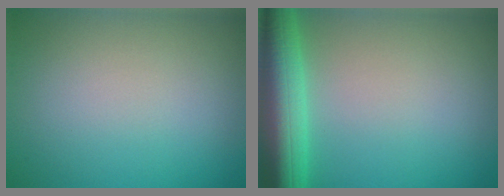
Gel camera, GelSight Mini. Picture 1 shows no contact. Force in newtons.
{"total": 8.9, "press": 8.9, "slide": 0.3}